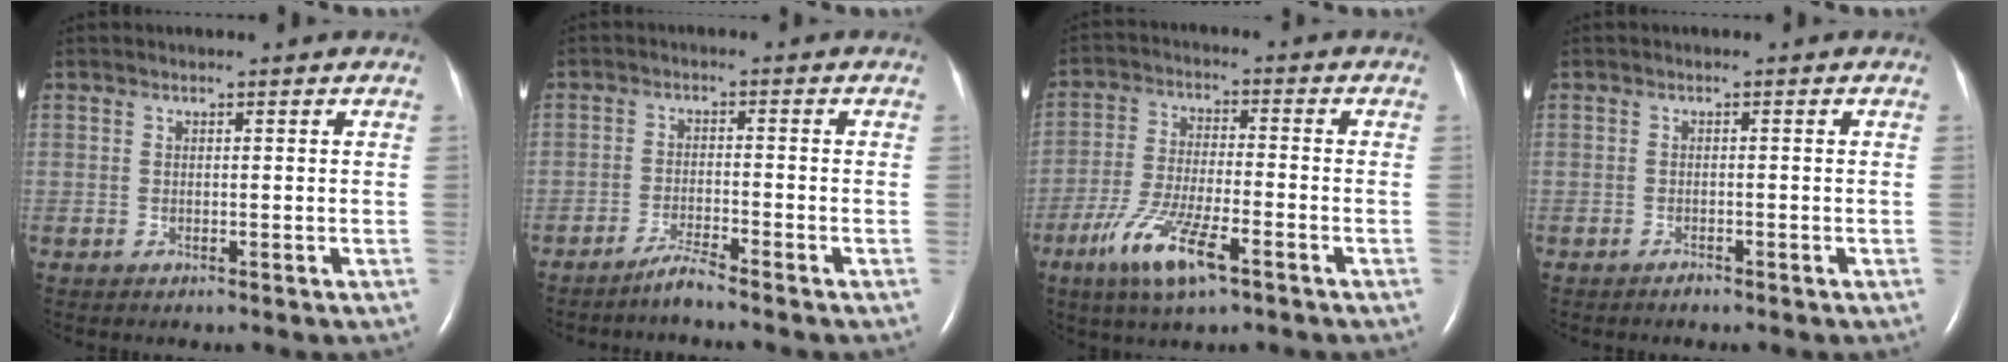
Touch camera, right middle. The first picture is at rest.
{"total": 2.9, "force": [-2.7, -0.6, 1.1], "torque": [-0.026, -0.011, -0.052]}
{"total": 10.3, "force": [-5.7, 1.9, 8.3], "torque": [-0.172, -0.017, -0.104]}
{"total": 0.8, "force": [-0.7, 0.2, 0.3], "torque": [-0.008, -0.001, -0.011]}